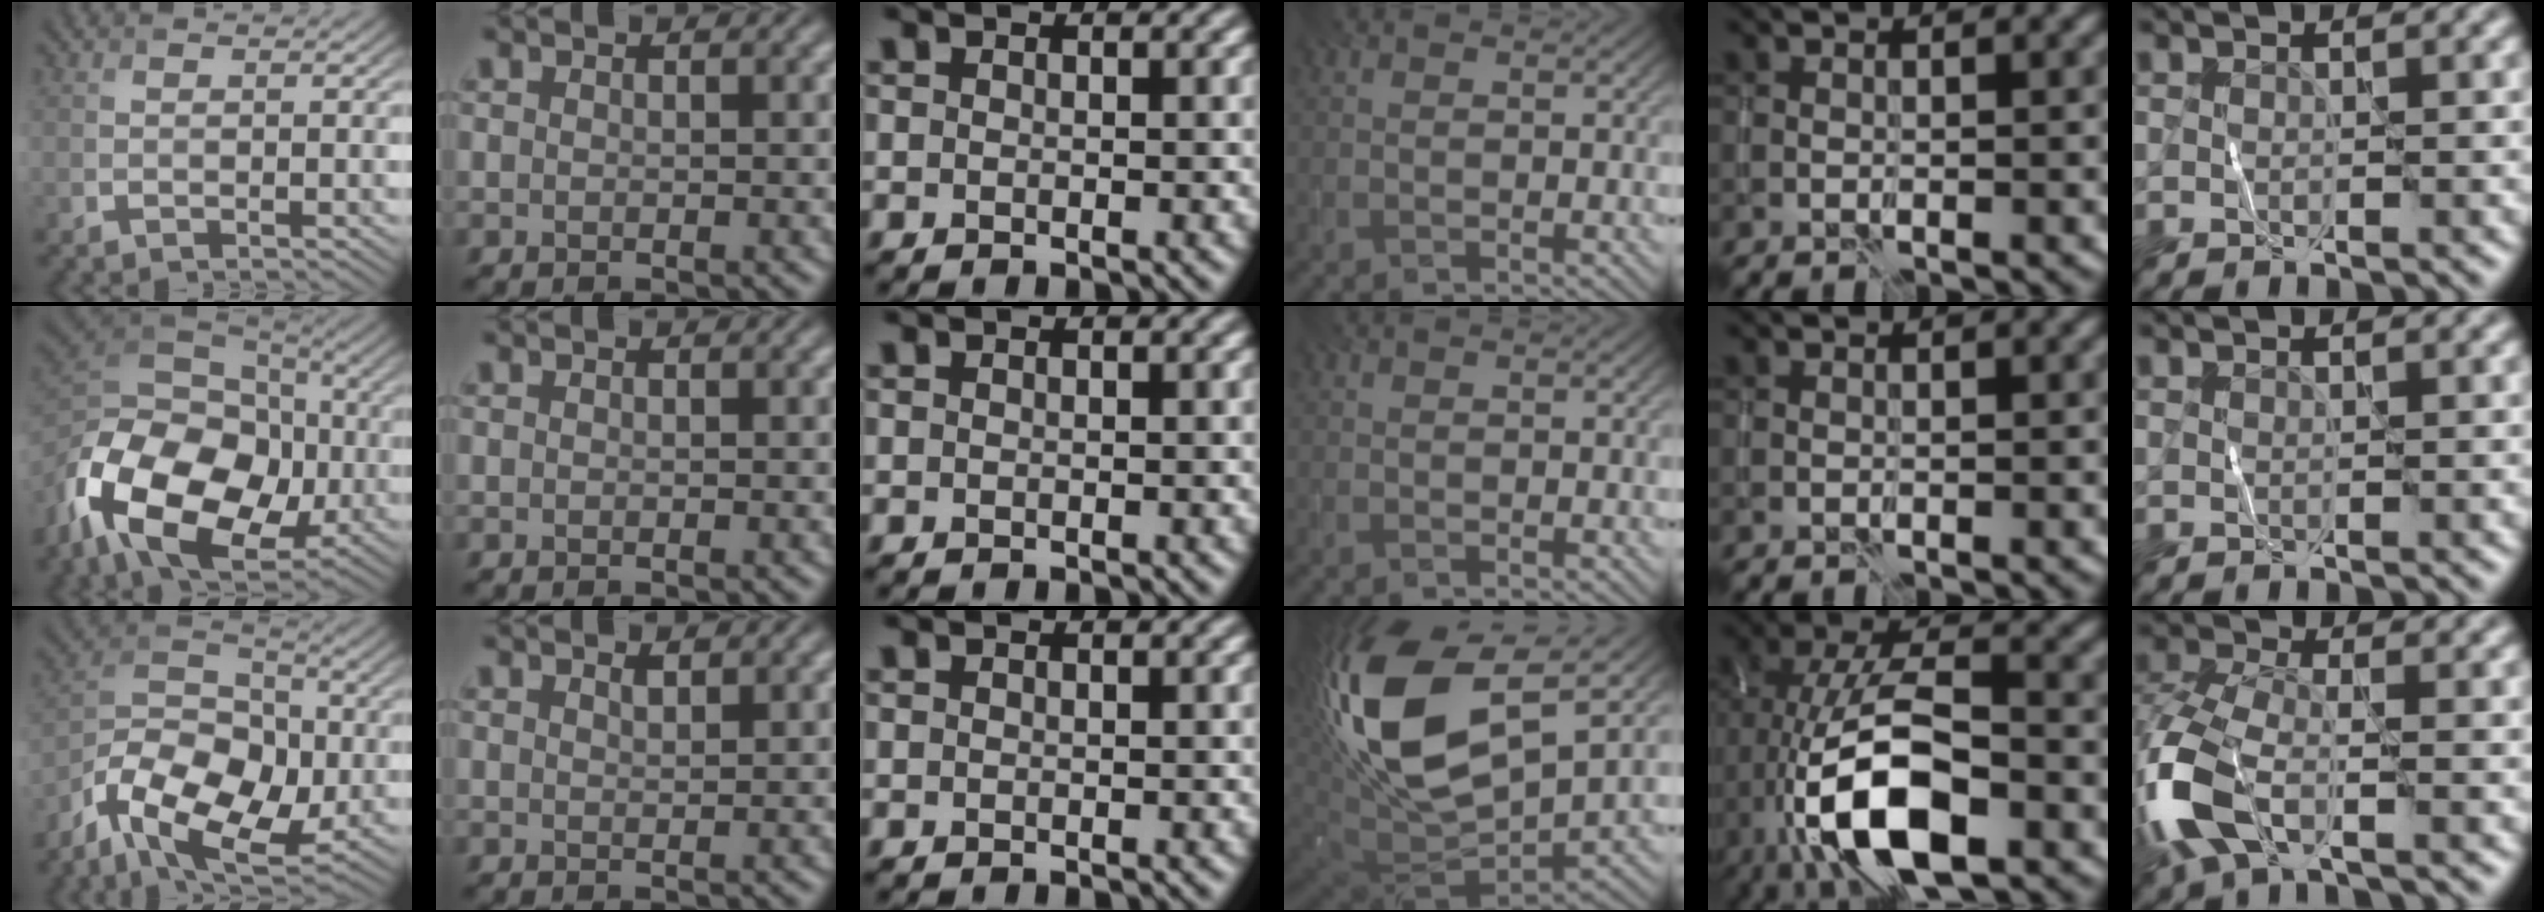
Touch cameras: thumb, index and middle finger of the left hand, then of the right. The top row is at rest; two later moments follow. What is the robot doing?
{"motion": "wipe", "object": "whiteboard"}